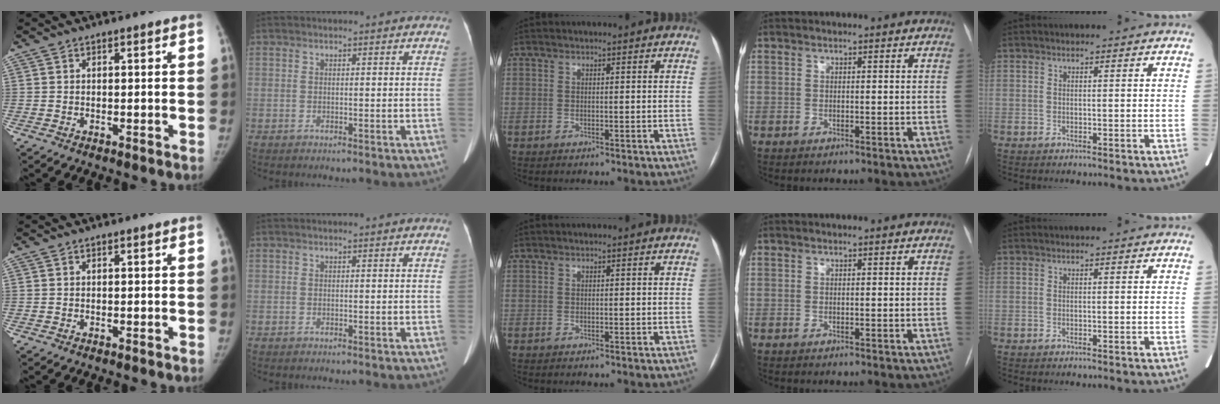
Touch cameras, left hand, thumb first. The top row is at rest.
{}